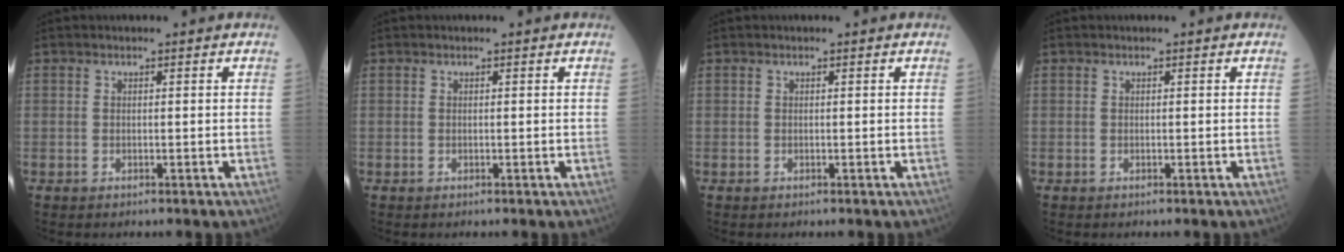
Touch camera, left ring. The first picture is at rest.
{"total": 0.0}
{"total": 0.0}
{"total": 0.0}